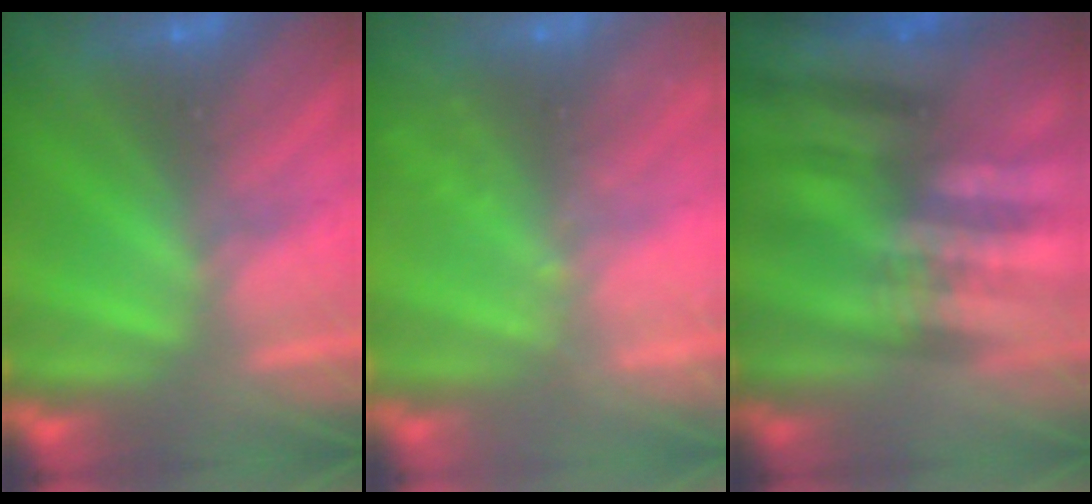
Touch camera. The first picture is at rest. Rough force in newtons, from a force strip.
{"total": 2.3}
{"total": 7.4}